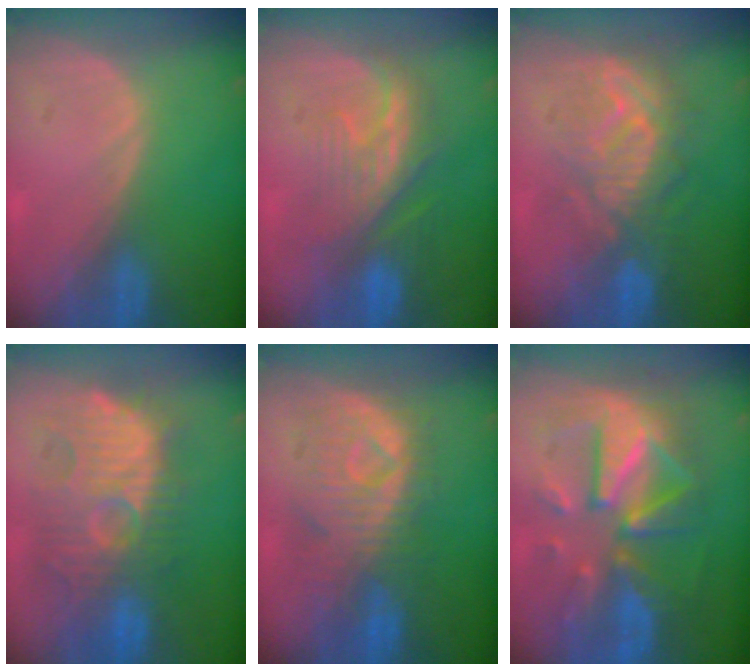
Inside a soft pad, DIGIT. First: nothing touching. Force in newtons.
{"total": 8.2, "press": 8.0, "slide": 2.0}
{"total": 9.0, "press": 8.9, "slide": 1.0}
{"total": 11.7, "press": 11.5, "slide": 2.4}
{"total": 9.6, "press": 9.2, "slide": 3.0}
{"total": 12.4, "press": 12.3, "slide": 1.2}